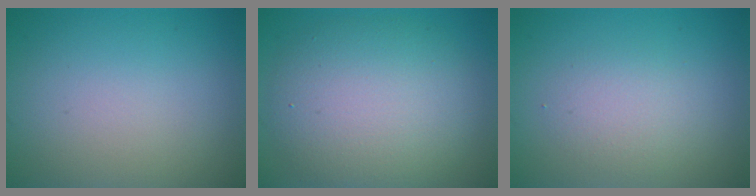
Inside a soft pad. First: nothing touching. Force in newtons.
{"total": 7.8, "press": 7.8, "slide": 0.6}
{"total": 2.2, "press": 2.2, "slide": 0.1}